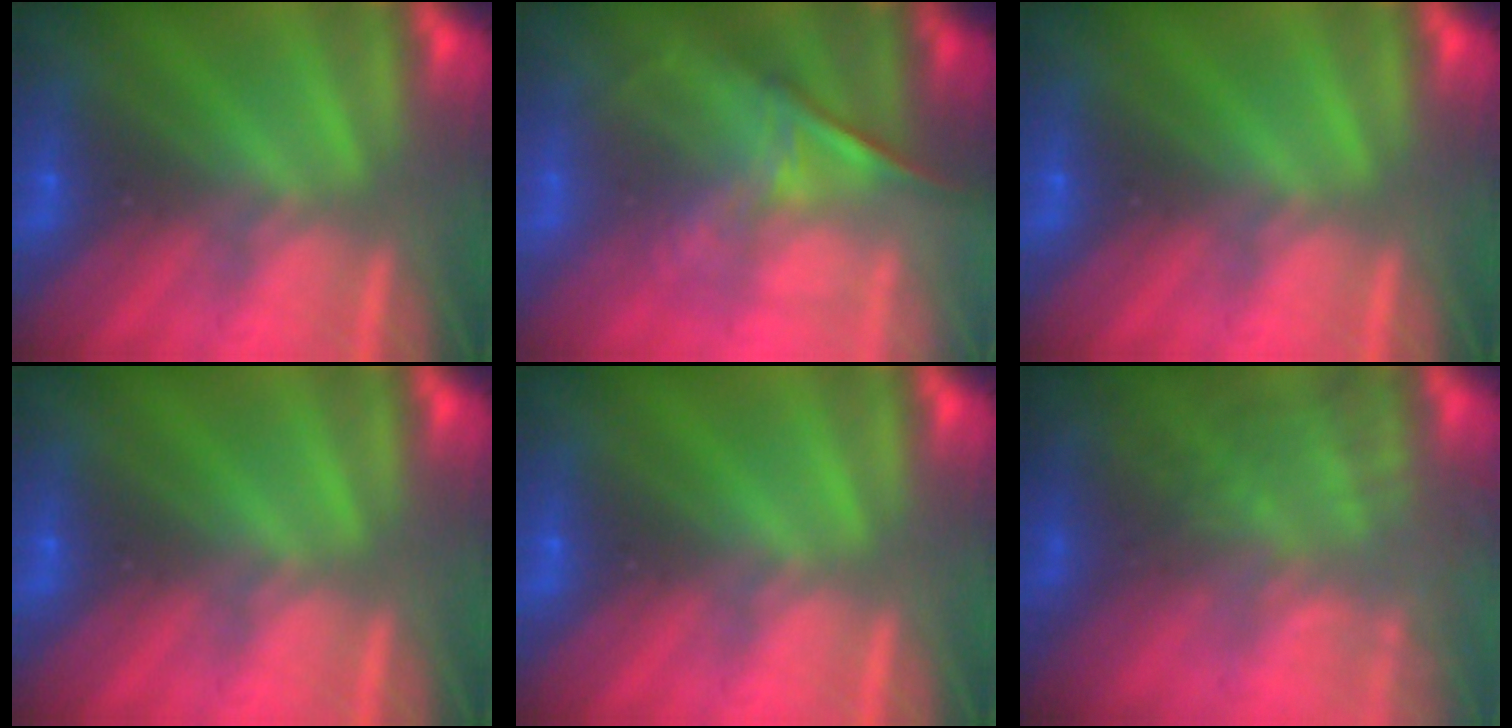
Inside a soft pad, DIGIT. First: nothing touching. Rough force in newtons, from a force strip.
{"total": 1.1}
{"total": 0.0}
{"total": 0.0}
{"total": 0.0}
{"total": 7.3}